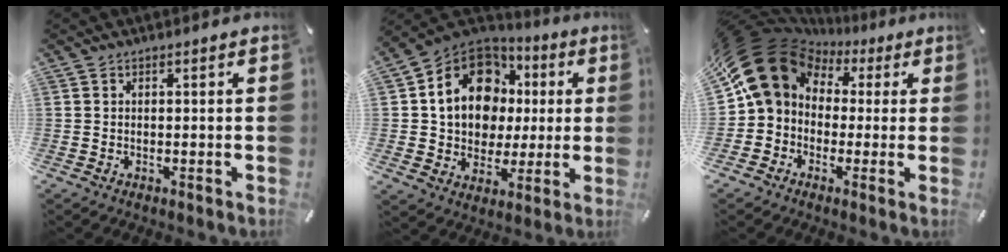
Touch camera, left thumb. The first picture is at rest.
{"total": 16.7, "force": [3.5, 13.7, 8.8], "torque": [-0.167, -0.015, 0.066]}
{"total": 16.8, "force": [4.9, 14.0, 7.9], "torque": [-0.157, -0.020, 0.096]}